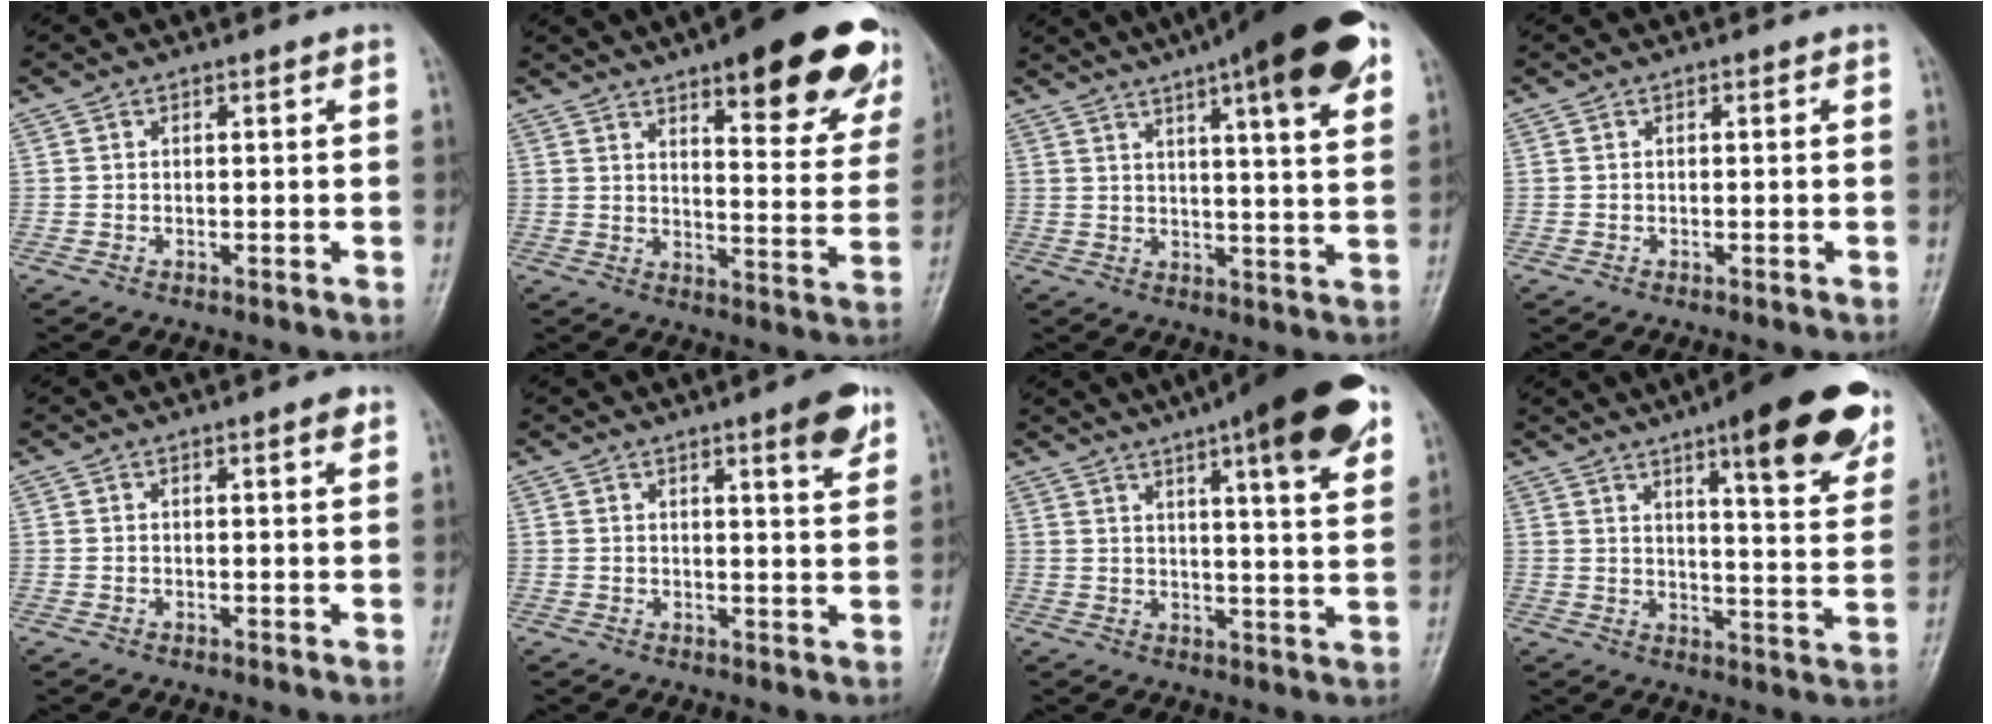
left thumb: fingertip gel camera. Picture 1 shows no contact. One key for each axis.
{"total": 23.1, "fx": 14.5, "fy": 6.8, "fz": 16.7, "tx": -0.174, "ty": -0.056, "tz": 0.183}
{"total": 19.8, "fx": 11.2, "fy": 4.0, "fz": 15.9, "tx": -0.214, "ty": -0.014, "tz": 0.147}
{"total": 0.0}
{"total": 1.6, "fx": 0.9, "fy": 0.4, "fz": 1.3, "tx": -0.016, "ty": -0.001, "tz": 0.009}
{"total": 5.9, "fx": 3.5, "fy": 1.1, "fz": 4.6, "tx": -0.053, "ty": -0.017, "tz": 0.044}
{"total": 18.2, "fx": 10.3, "fy": 3.6, "fz": 14.6, "tx": -0.188, "ty": -0.022, "tz": 0.135}
{"total": 20.2, "fx": 12.0, "fy": 5.2, "fz": 15.4, "tx": -0.168, "ty": -0.048, "tz": 0.156}